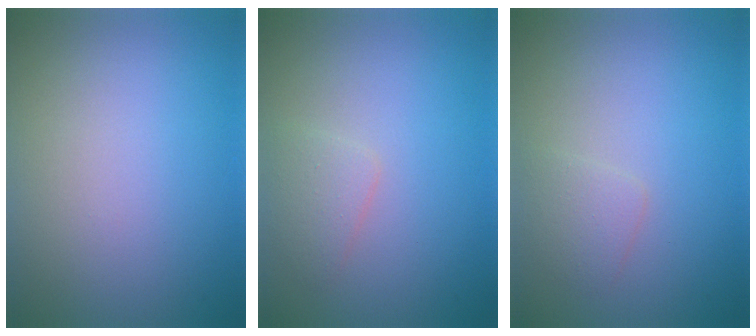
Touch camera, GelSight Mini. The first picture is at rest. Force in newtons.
{"total": 1.6, "press": 1.6, "slide": 0.0}
{"total": 1.4, "press": 1.4, "slide": 0.1}